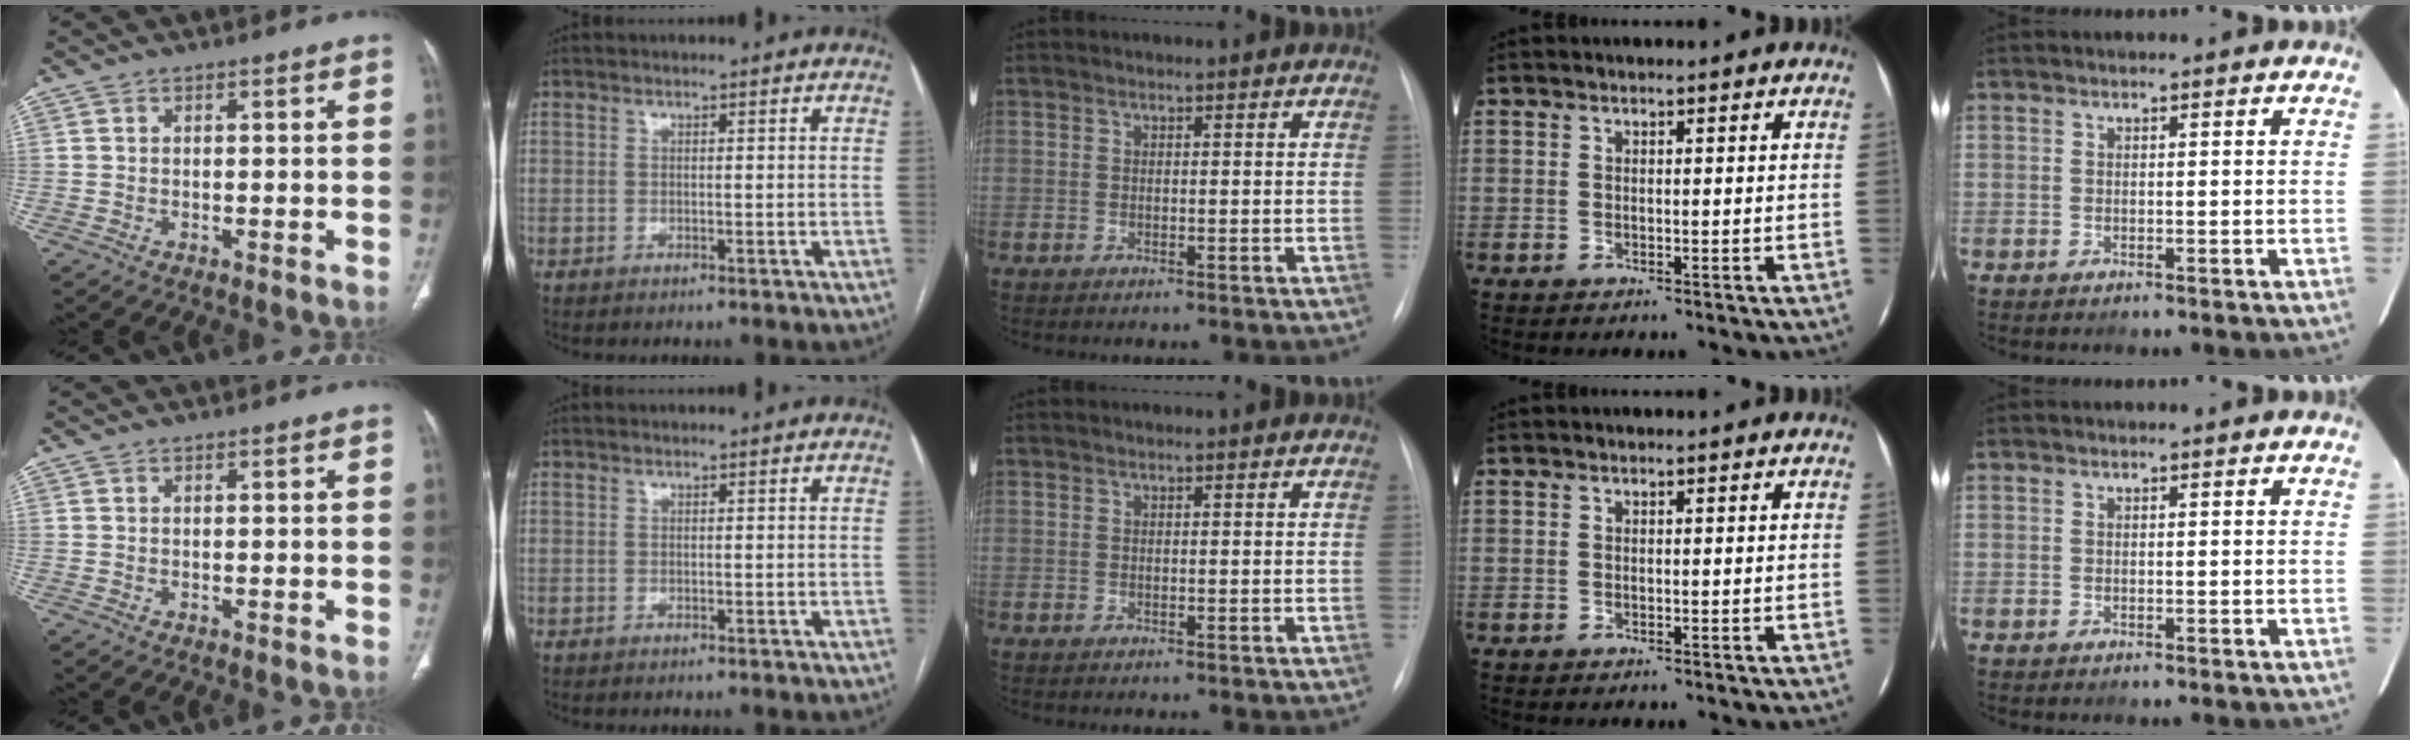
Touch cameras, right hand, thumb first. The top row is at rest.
{}